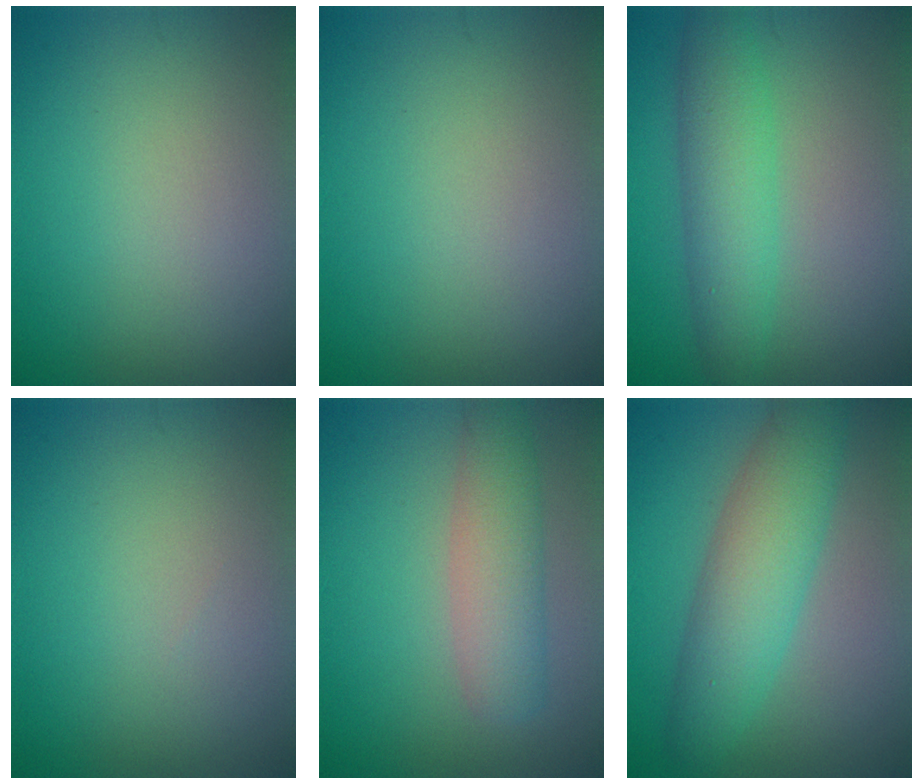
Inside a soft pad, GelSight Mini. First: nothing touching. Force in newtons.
{"total": 0.0}
{"total": 4.5, "press": 4.5, "slide": 0.1}
{"total": 0.0}
{"total": 4.2, "press": 4.2, "slide": 0.3}
{"total": 6.2, "press": 6.2, "slide": 0.1}